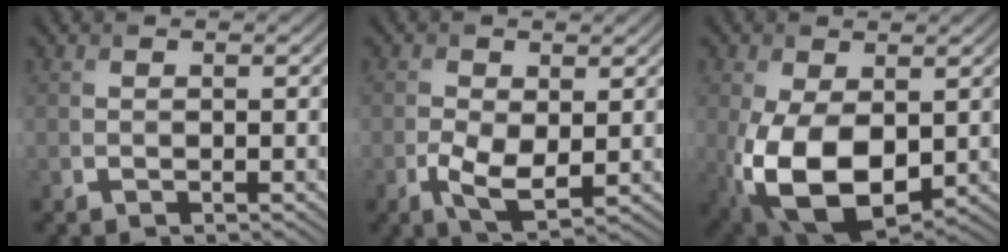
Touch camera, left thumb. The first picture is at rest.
{"total": 4.6, "force": [-0.7, 2.4, 3.8], "torque": [-0.088, -0.011, -0.011]}
{"total": 12.3, "force": [-1.9, 7.3, 9.8], "torque": [-0.221, -0.028, -0.026]}